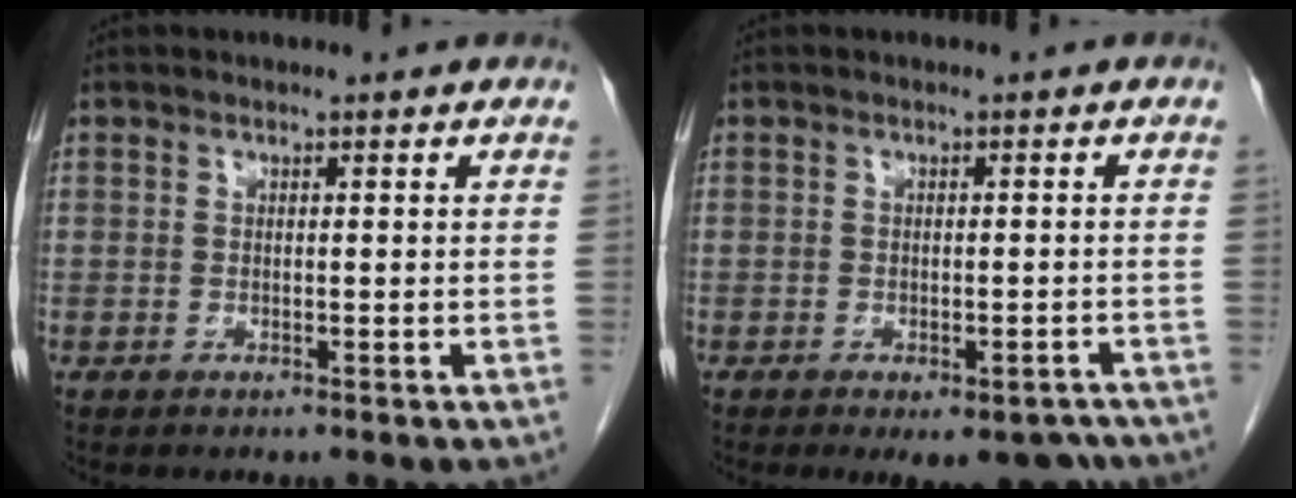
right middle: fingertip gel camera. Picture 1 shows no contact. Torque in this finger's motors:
{"motor_torque": [0.33, -0.28, 0.09, 0.04]}